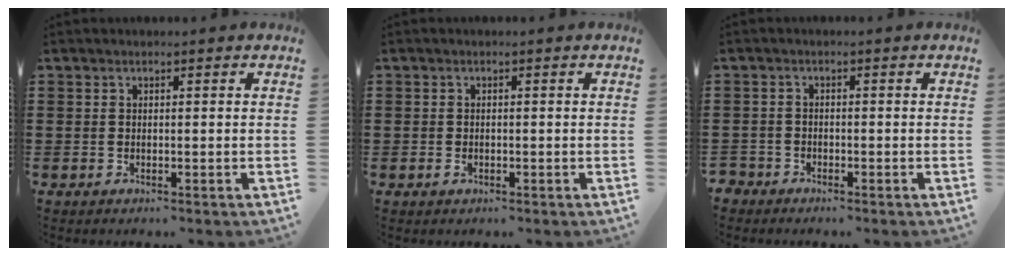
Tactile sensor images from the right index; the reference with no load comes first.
{"total": 0.7, "force": [-0.3, 0.5, 0.4], "torque": [-0.009, 0.000, -0.007]}
{"total": 1.7, "force": [-1.5, 0.8, -0.2], "torque": [-0.002, 0.002, -0.035]}